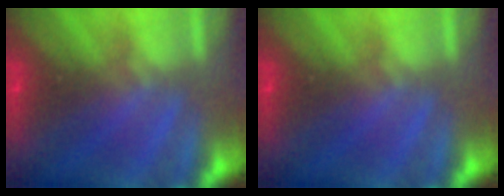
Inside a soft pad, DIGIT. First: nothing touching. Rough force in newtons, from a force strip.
{"total": 0.0}